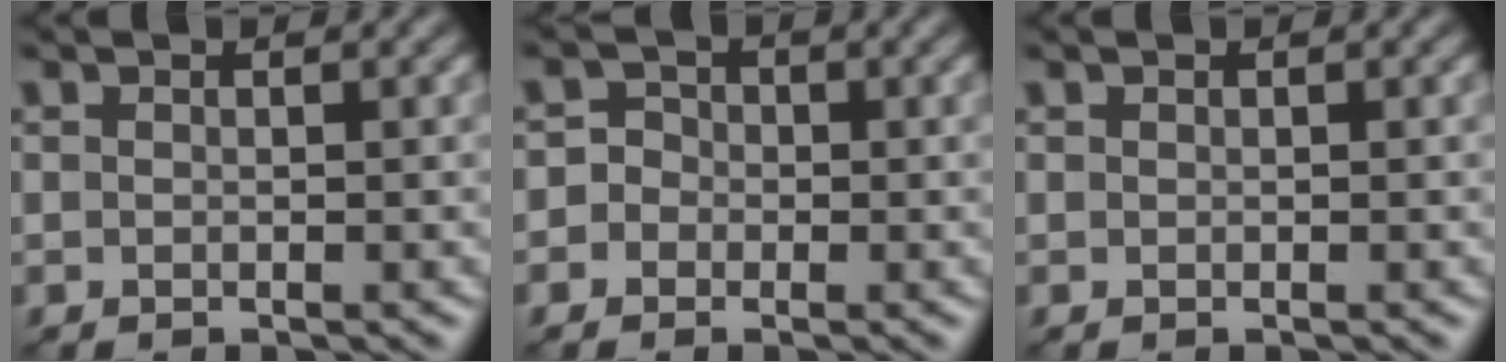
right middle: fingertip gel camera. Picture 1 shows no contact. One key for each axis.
{"total": 2.1, "fx": -0.4, "fy": 1.9, "fz": 0.5, "tx": 0.015, "ty": 0.013, "tz": -0.024}
{"total": 0.0}